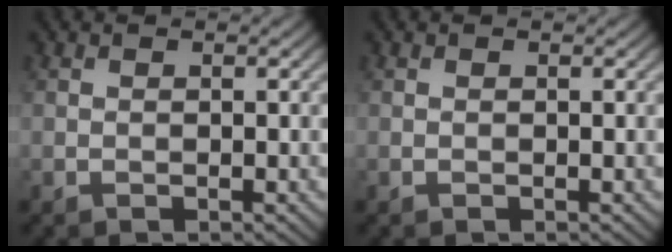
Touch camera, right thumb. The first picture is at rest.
{"total": 0.0}